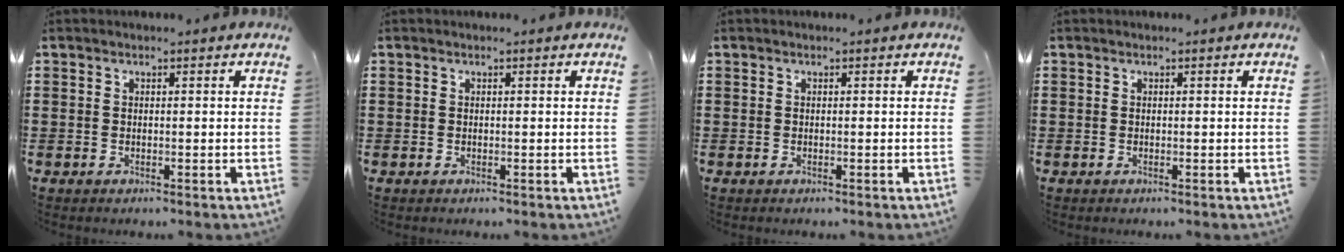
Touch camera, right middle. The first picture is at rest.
{"total": 0.0}
{"total": 0.0}
{"total": 0.0}